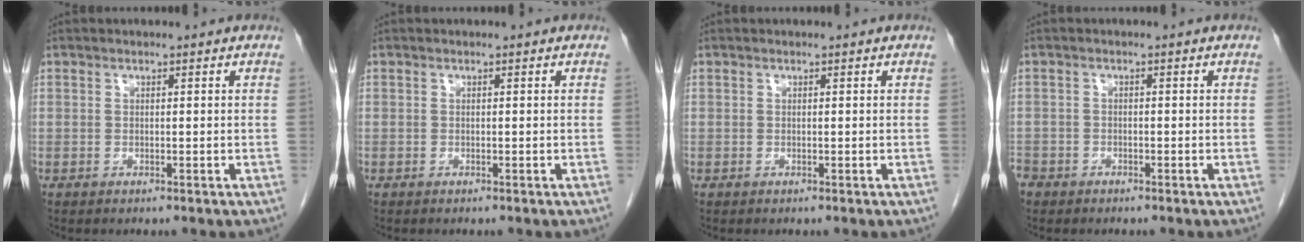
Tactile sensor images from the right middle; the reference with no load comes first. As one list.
[{"total": 0.0}, {"total": 0.0}, {"total": 3.9, "force": [-2.9, 2.6, 0.7], "torque": [-0.020, 0.002, -0.057]}]